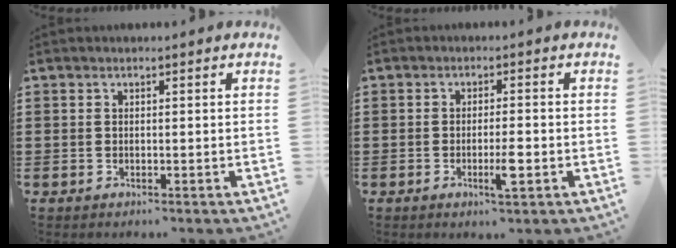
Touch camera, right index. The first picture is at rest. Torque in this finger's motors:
{"motor_torque": [0.21, 0.12, 0.15, 0.06]}